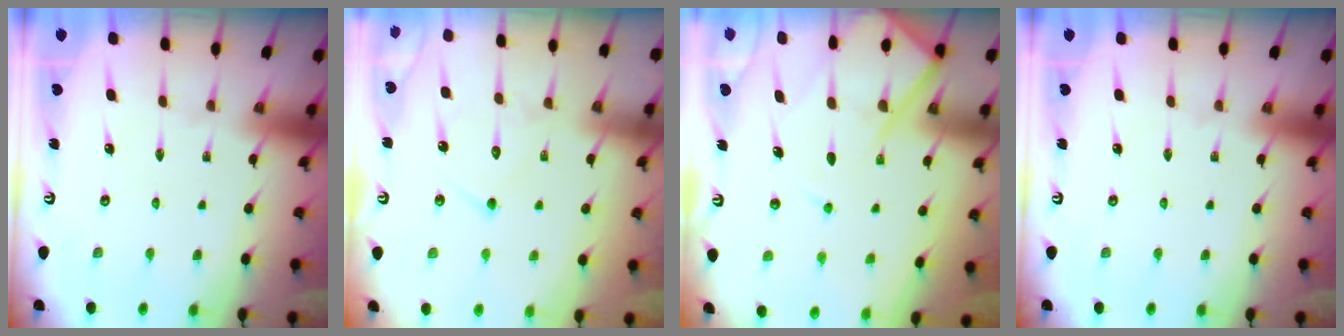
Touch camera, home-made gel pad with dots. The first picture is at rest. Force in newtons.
{"total": 10.5, "press": 10.5, "slide": 0.8}
{"total": 13.5, "press": 13.4, "slide": 1.1}
{"total": 0.0}